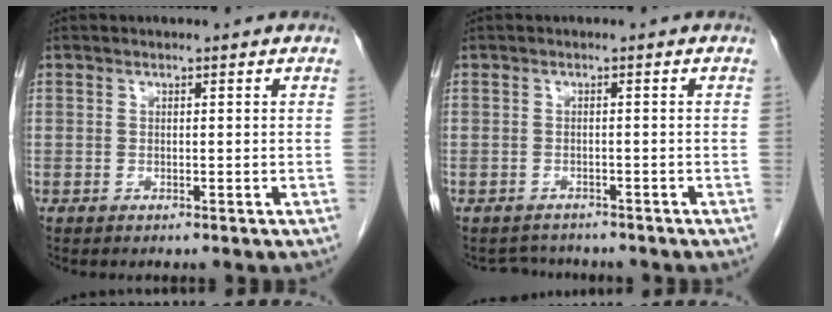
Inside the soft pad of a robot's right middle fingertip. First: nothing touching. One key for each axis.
{"total": 3.2, "fx": -2.9, "fy": 1.1, "fz": -0.2, "tx": -0.001, "ty": -0.004, "tz": -0.043}